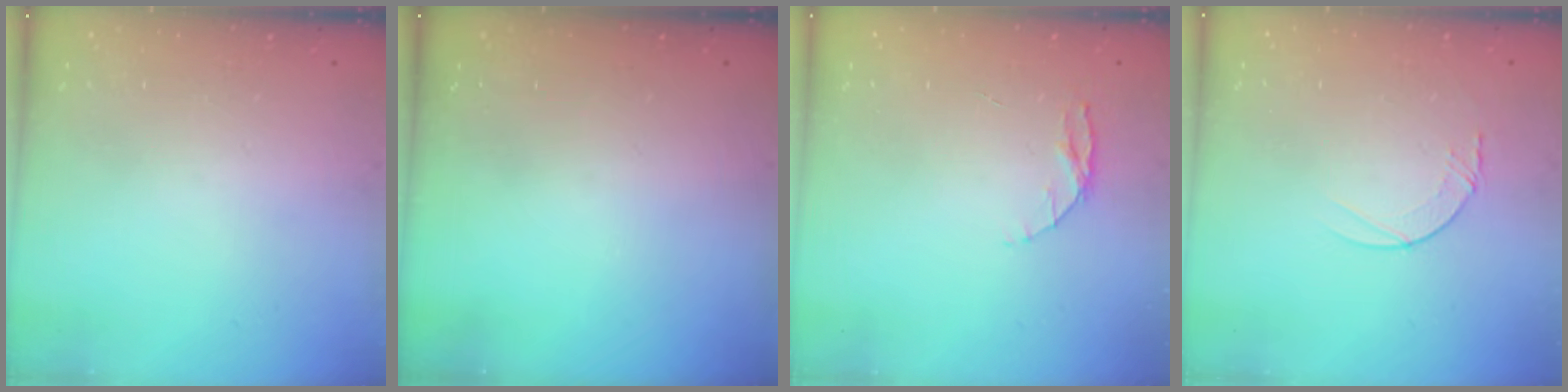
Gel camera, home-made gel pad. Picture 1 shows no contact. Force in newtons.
{"total": 0.0}
{"total": 4.9, "press": 4.8, "slide": 0.5}
{"total": 4.2, "press": 4.2, "slide": 0.5}